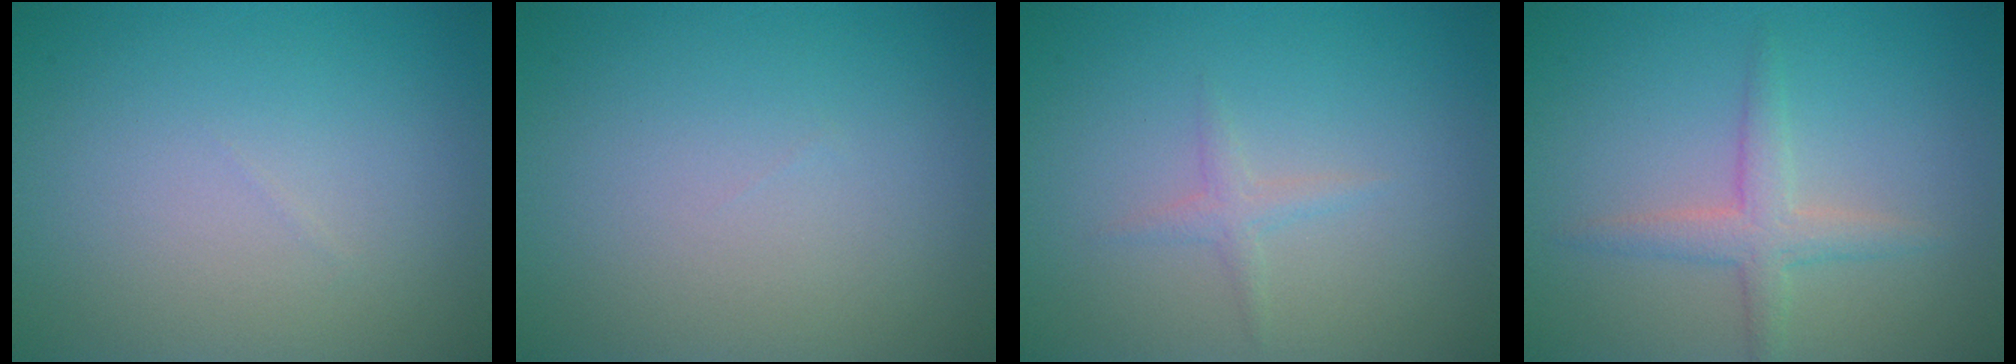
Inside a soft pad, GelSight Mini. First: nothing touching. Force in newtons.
{"total": 0.0}
{"total": 1.1, "press": 1.1, "slide": 0.0}
{"total": 2.4, "press": 2.4, "slide": 0.2}